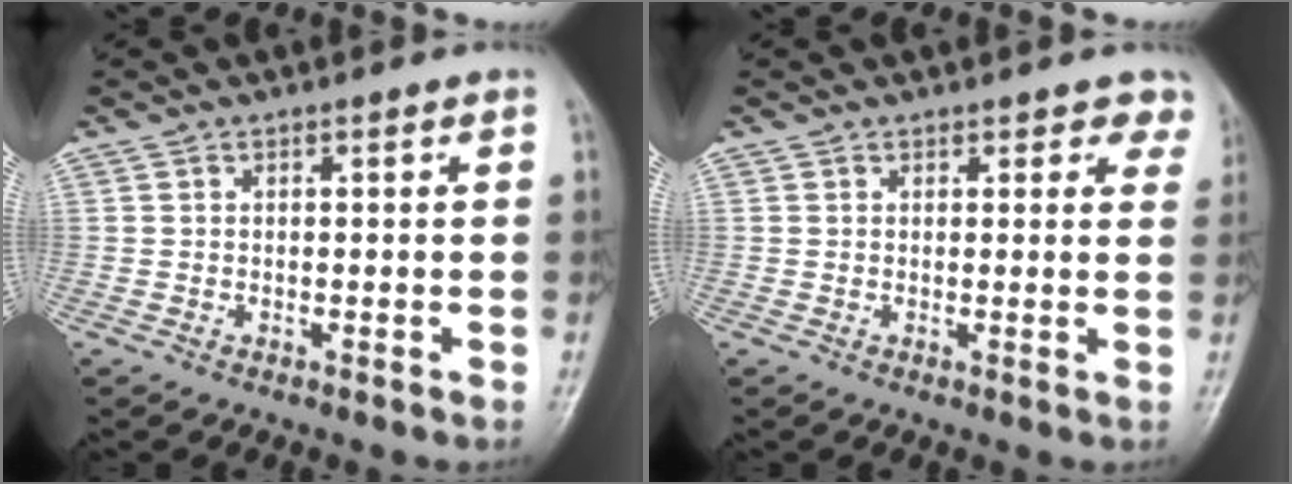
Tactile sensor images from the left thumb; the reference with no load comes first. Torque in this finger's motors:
{"motor_torque": [0.01, 0.06, -0.18, 0.03, 0.05]}